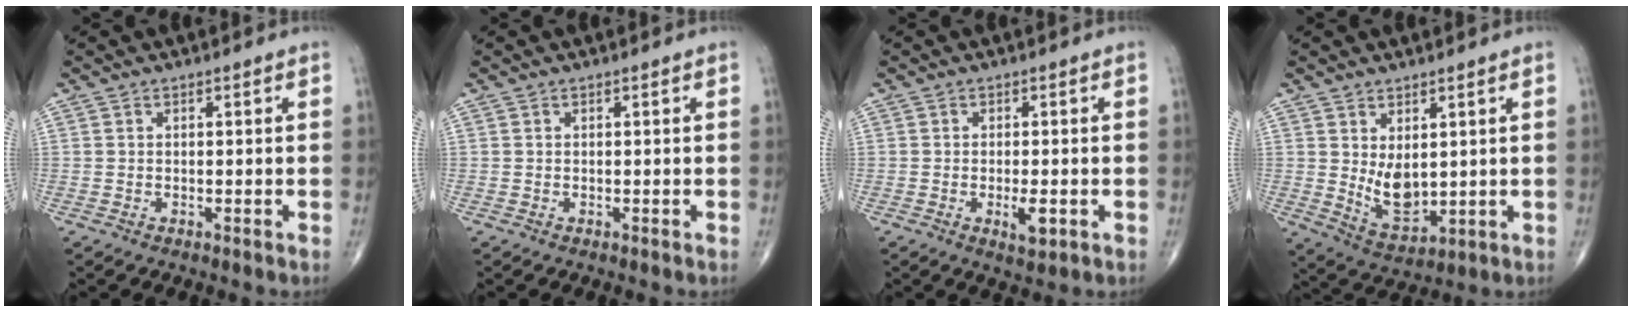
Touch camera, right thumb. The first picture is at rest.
{"total": 0.0}
{"total": 3.5, "force": [-1.0, 1.3, 3.1], "torque": [-0.045, -0.004, -0.014]}
{"total": 7.3, "force": [1.3, 4.1, 5.9], "torque": [-0.085, -0.024, 0.042]}